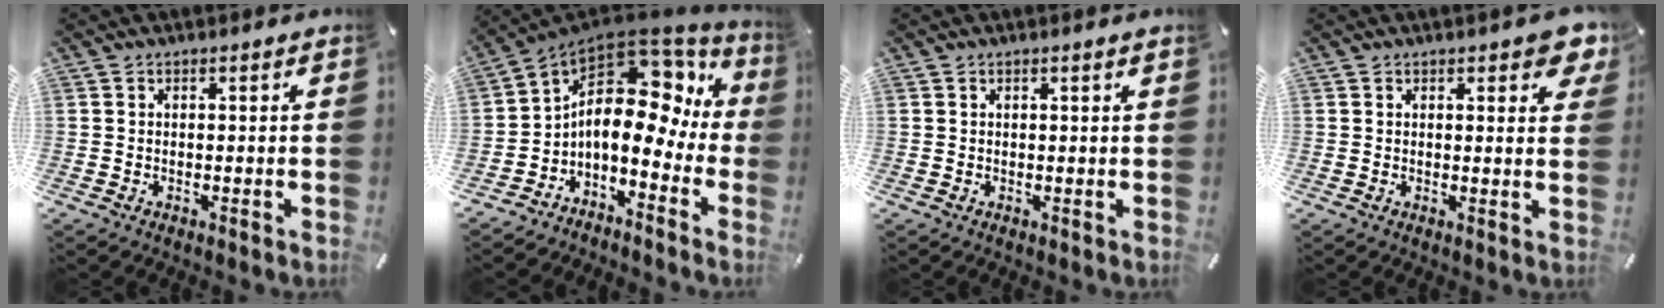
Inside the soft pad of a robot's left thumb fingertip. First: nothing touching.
{"total": 13.1, "force": [2.2, 8.7, 9.5], "torque": [-0.164, -0.039, 0.032]}
{"total": 0.9, "force": [0.4, -0.1, 0.8], "torque": [-0.014, -0.002, 0.007]}
{"total": 4.7, "force": [3.0, 1.7, 3.1], "torque": [-0.037, -0.016, 0.047]}